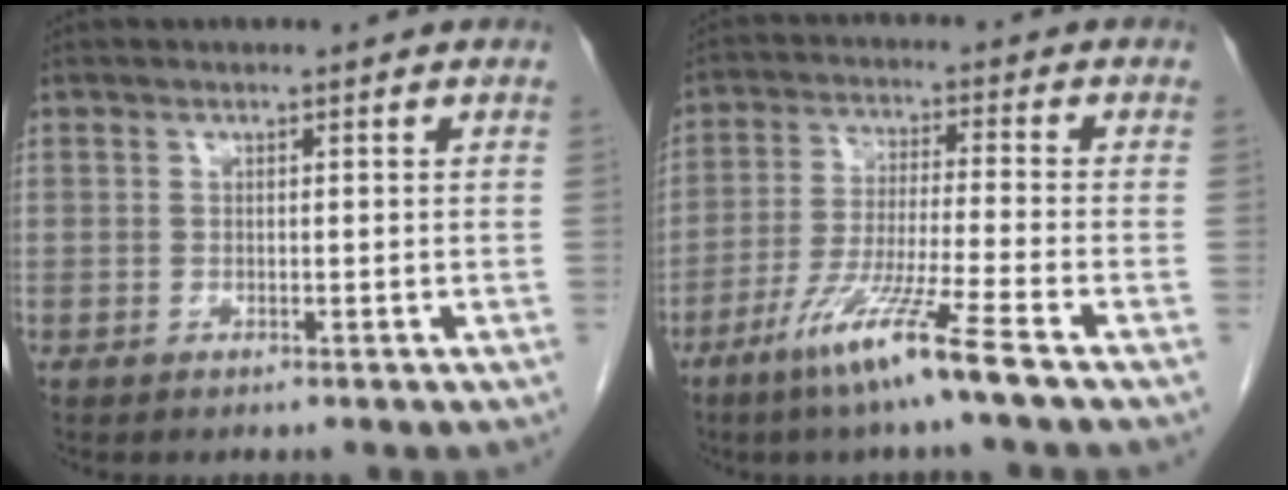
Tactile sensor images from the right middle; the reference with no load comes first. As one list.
[{"total": 10.1, "force": [-6.4, -1.3, 7.7], "torque": [-0.150, -0.034, -0.127]}]